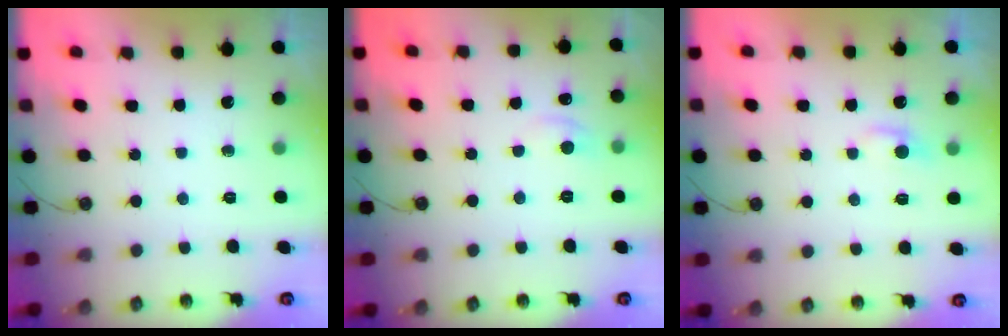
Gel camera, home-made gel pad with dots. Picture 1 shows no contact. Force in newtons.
{"total": 0.8, "press": 0.3, "slide": 0.8}
{"total": 0.0}